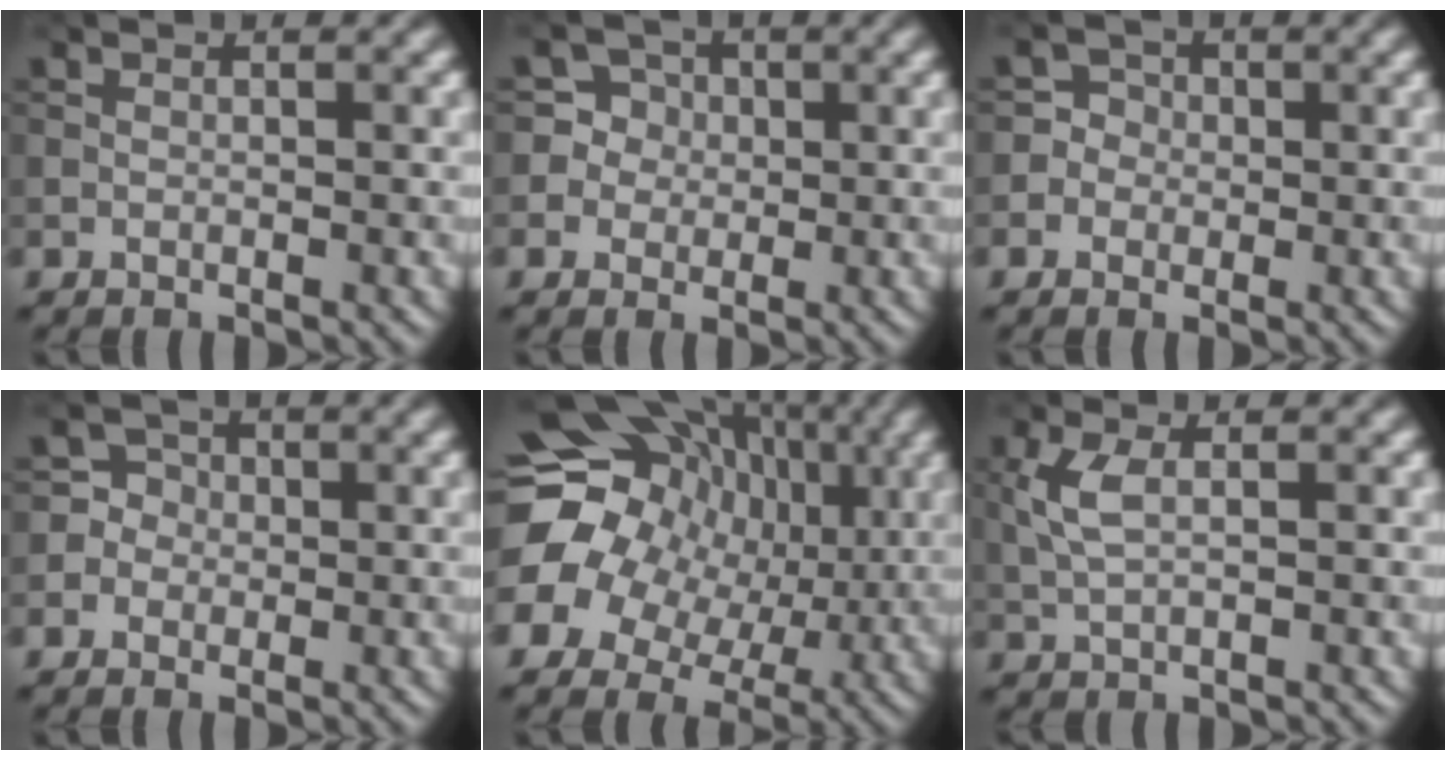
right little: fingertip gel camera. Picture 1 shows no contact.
{"total": 3.4, "force": [0.0, 3.4, 0.3], "torque": [0.005, 0.017, 0.006]}
{"total": 2.0, "force": [-0.9, 1.8, -0.1], "torque": [0.021, 0.012, -0.022]}
{"total": 2.7, "force": [-1.2, 2.4, -0.1], "torque": [0.023, 0.016, -0.029]}
{"total": 17.5, "force": [2.0, 15.1, 8.6], "torque": [-0.193, 0.024, 0.019]}
{"total": 2.0, "force": [0.0, 0.8, 1.9], "torque": [-0.052, 0.004, 0.012]}